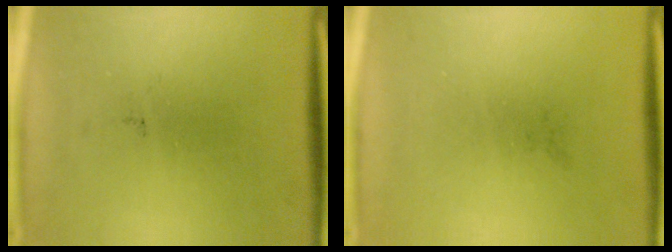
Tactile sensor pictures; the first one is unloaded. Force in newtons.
{"total": 0.0}